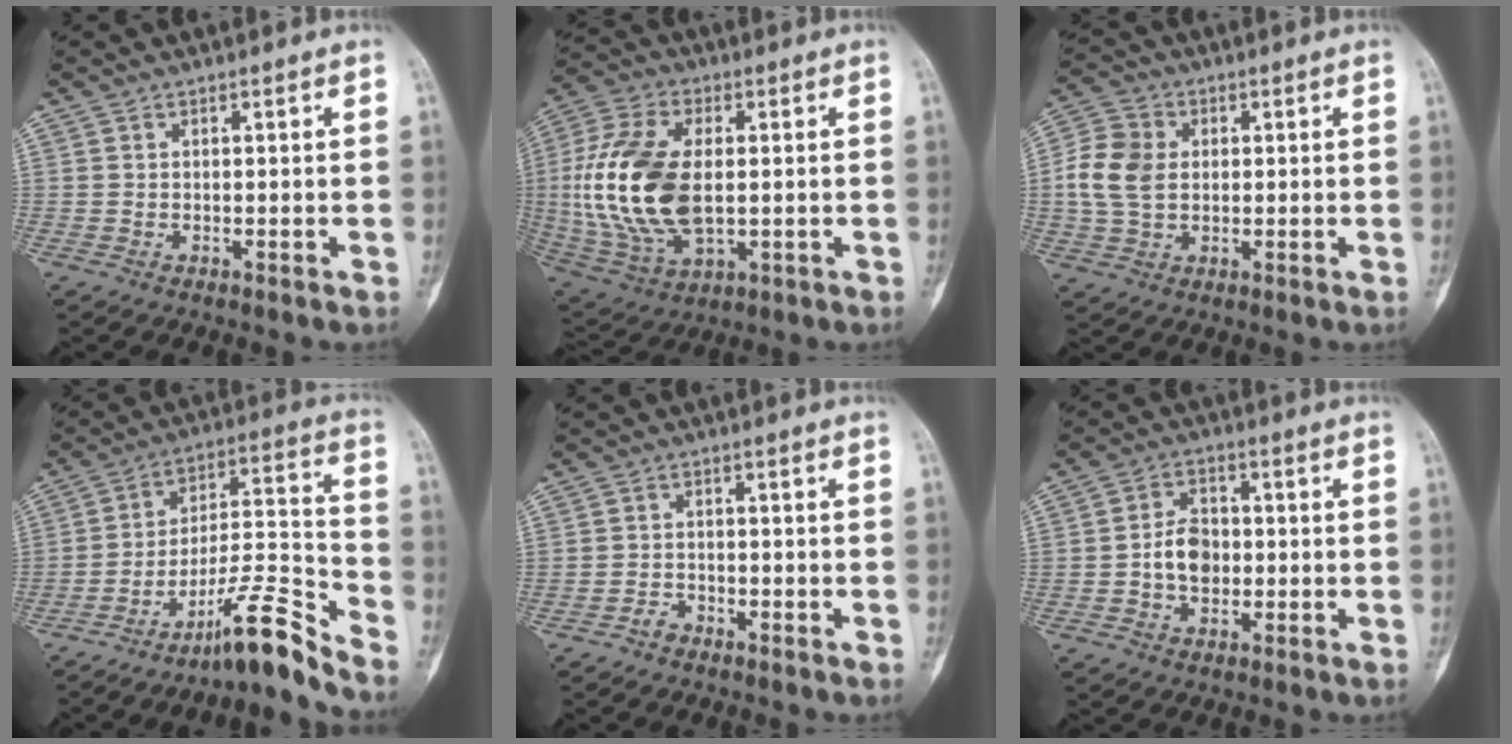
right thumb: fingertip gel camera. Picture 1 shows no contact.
{"total": 20.4, "force": [0.2, 11.3, 17.0], "torque": [-0.360, -0.009, 0.013]}
{"total": 9.4, "force": [0.6, 7.1, 6.2], "torque": [-0.115, 0.010, 0.009]}
{"total": 13.0, "force": [-10.6, 0.7, 7.5], "torque": [-0.122, 0.107, -0.180]}
{"total": 1.8, "force": [-1.5, 1.0, 0.4], "torque": [-0.005, 0.010, -0.030]}
{"total": 6.6, "force": [-0.8, 4.8, 4.5], "torque": [-0.058, 0.016, -0.019]}